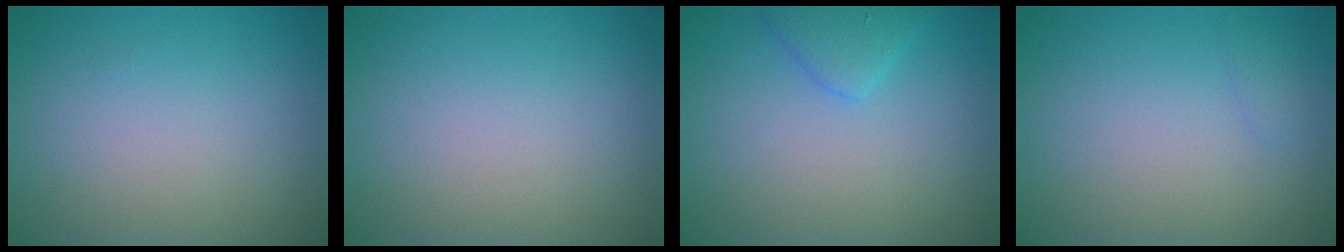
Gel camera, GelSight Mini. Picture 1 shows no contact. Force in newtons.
{"total": 0.0}
{"total": 2.2, "press": 2.2, "slide": 0.2}
{"total": 0.6, "press": 0.6, "slide": 0.0}